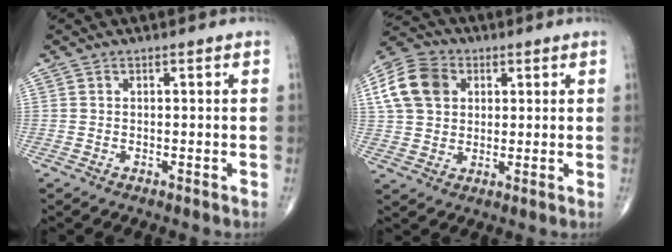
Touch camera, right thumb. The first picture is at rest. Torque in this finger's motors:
{"motor_torque": [0.34, 1.32, 0.28, -0.18, 0.12]}